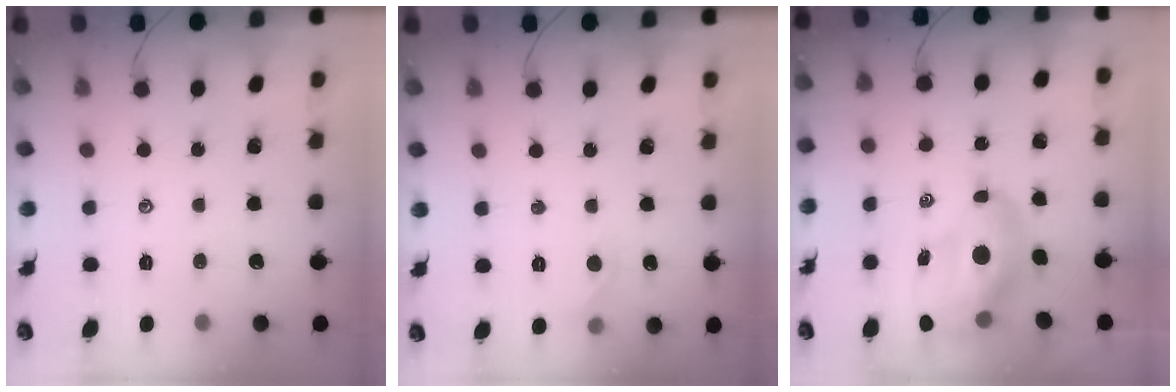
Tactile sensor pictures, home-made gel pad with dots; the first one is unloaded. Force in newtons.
{"total": 5.2, "press": 4.8, "slide": 2.0}
{"total": 10.1, "press": 9.6, "slide": 2.9}